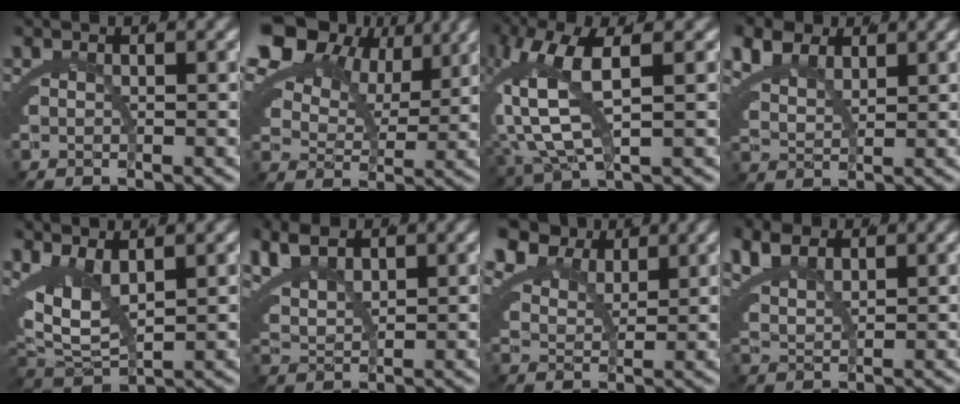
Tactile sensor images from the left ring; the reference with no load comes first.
{"total": 9.7, "force": [4.5, 6.5, 5.6], "torque": [-0.117, 0.006, 0.072]}
{"total": 9.3, "force": [1.8, 4.8, 7.7], "torque": [-0.178, -0.006, 0.040]}
{"total": 4.8, "force": [2.8, 3.0, 2.4], "torque": [-0.069, -0.010, 0.059]}
{"total": 7.2, "force": [1.5, 4.8, 5.2], "torque": [-0.121, -0.007, 0.030]}
{"total": 5.8, "force": [2.9, 3.9, 3.1], "torque": [-0.091, -0.004, 0.056]}
{"total": 7.7, "force": [4.9, 4.6, 3.8], "torque": [-0.074, 0.007, 0.079]}
{"total": 4.2, "force": [2.7, 2.4, 2.1], "torque": [-0.065, -0.008, 0.057]}